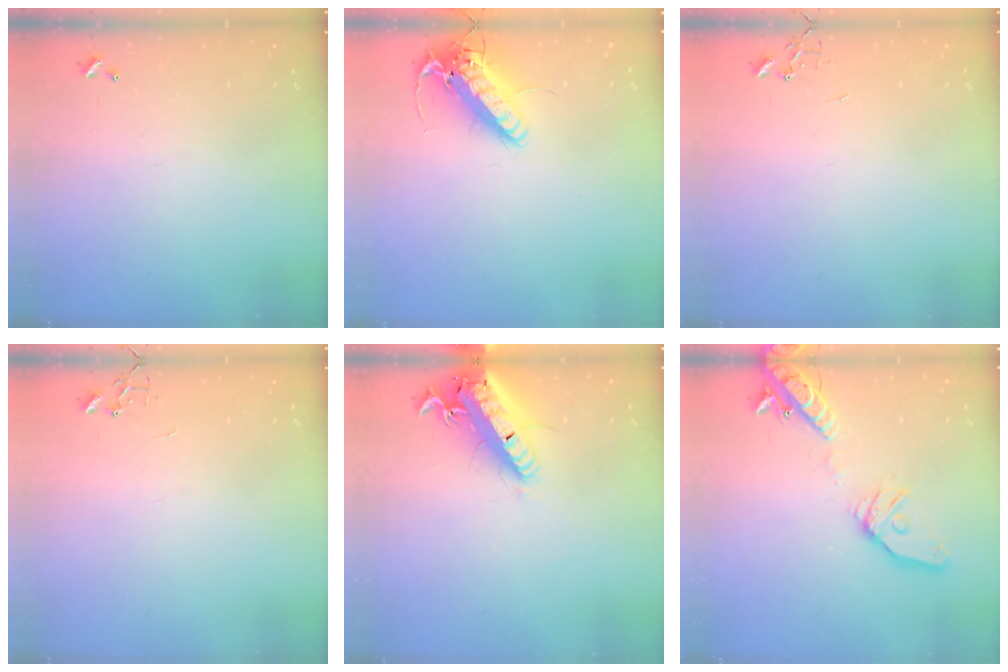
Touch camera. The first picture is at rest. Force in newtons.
{"total": 16.2, "press": 15.9, "slide": 3.2}
{"total": 0.0}
{"total": 0.0}
{"total": 20.0, "press": 19.7, "slide": 4.0}
{"total": 17.4, "press": 17.1, "slide": 3.1}